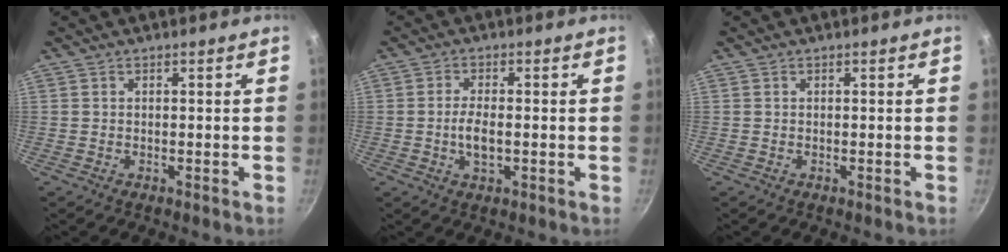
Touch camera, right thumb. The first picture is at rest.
{"total": 4.4, "force": [-0.6, 1.9, 3.9], "torque": [-0.077, 0.003, -0.015]}
{"total": 0.0}